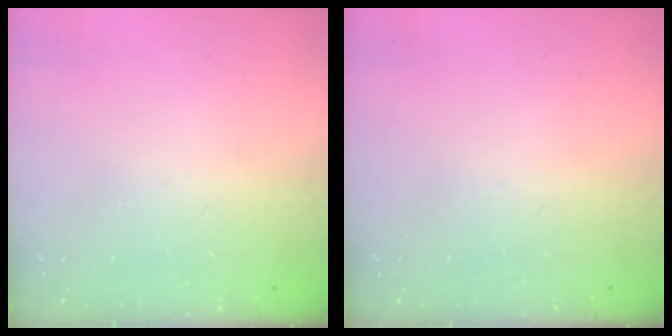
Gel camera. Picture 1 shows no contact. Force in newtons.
{"total": 0.0}